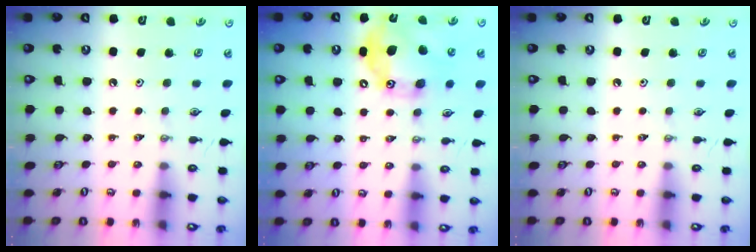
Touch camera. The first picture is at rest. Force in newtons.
{"total": 17.5, "press": 17.5, "slide": 0.4}
{"total": 0.0}